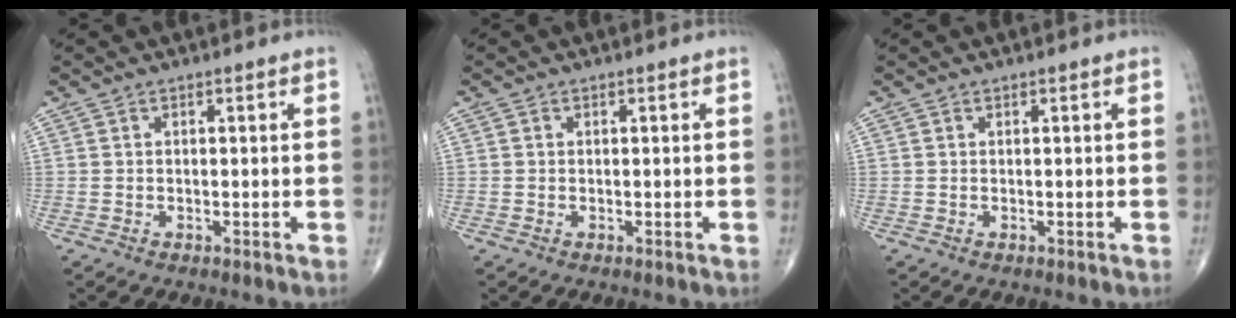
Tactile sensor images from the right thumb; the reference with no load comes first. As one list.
[{"total": 0.0}, {"total": 0.0}]